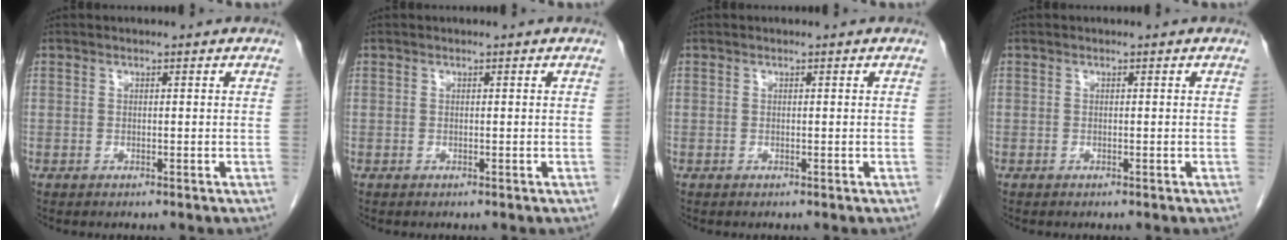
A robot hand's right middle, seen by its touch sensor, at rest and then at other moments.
{"total": 0.0}
{"total": 0.0}
{"total": 0.0}